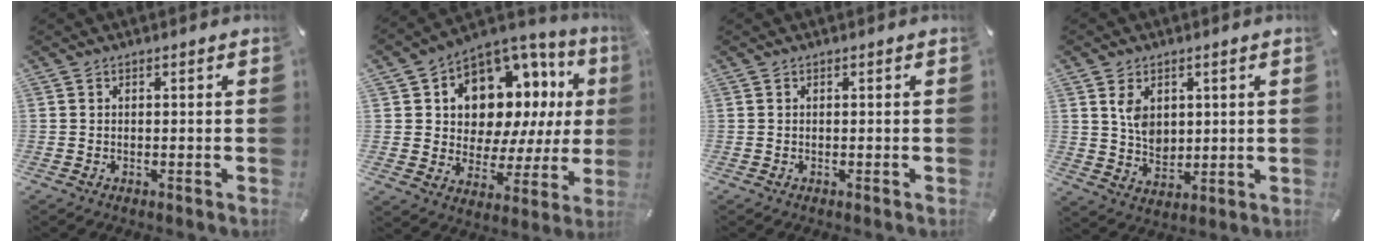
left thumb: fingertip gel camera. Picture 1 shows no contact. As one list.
[{"total": 12.1, "force": [6.4, 8.4, 5.8], "torque": [-0.099, -0.068, 0.114]}, {"total": 0.0}, {"total": 6.4, "force": [2.5, 5.0, 3.1], "torque": [-0.047, -0.004, 0.044]}]